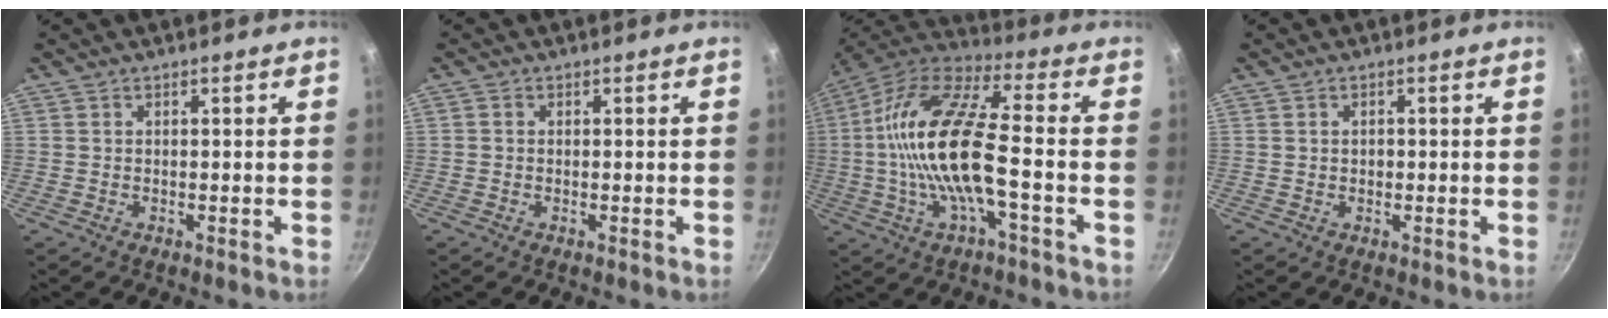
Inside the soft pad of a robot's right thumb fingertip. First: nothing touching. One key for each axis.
{"total": 0.6, "fx": -0.1, "fy": 0.6, "fz": 0.2, "tx": -0.003, "ty": 0.003, "tz": -0.003}
{"total": 19.3, "fx": -2.3, "fy": 6.5, "fz": 18.0, "tx": -0.351, "ty": 0.037, "tz": -0.059}
{"total": 1.1, "fx": 0.1, "fy": 1.0, "fz": 0.6, "tx": -0.006, "ty": 0.004, "tz": 0.002}